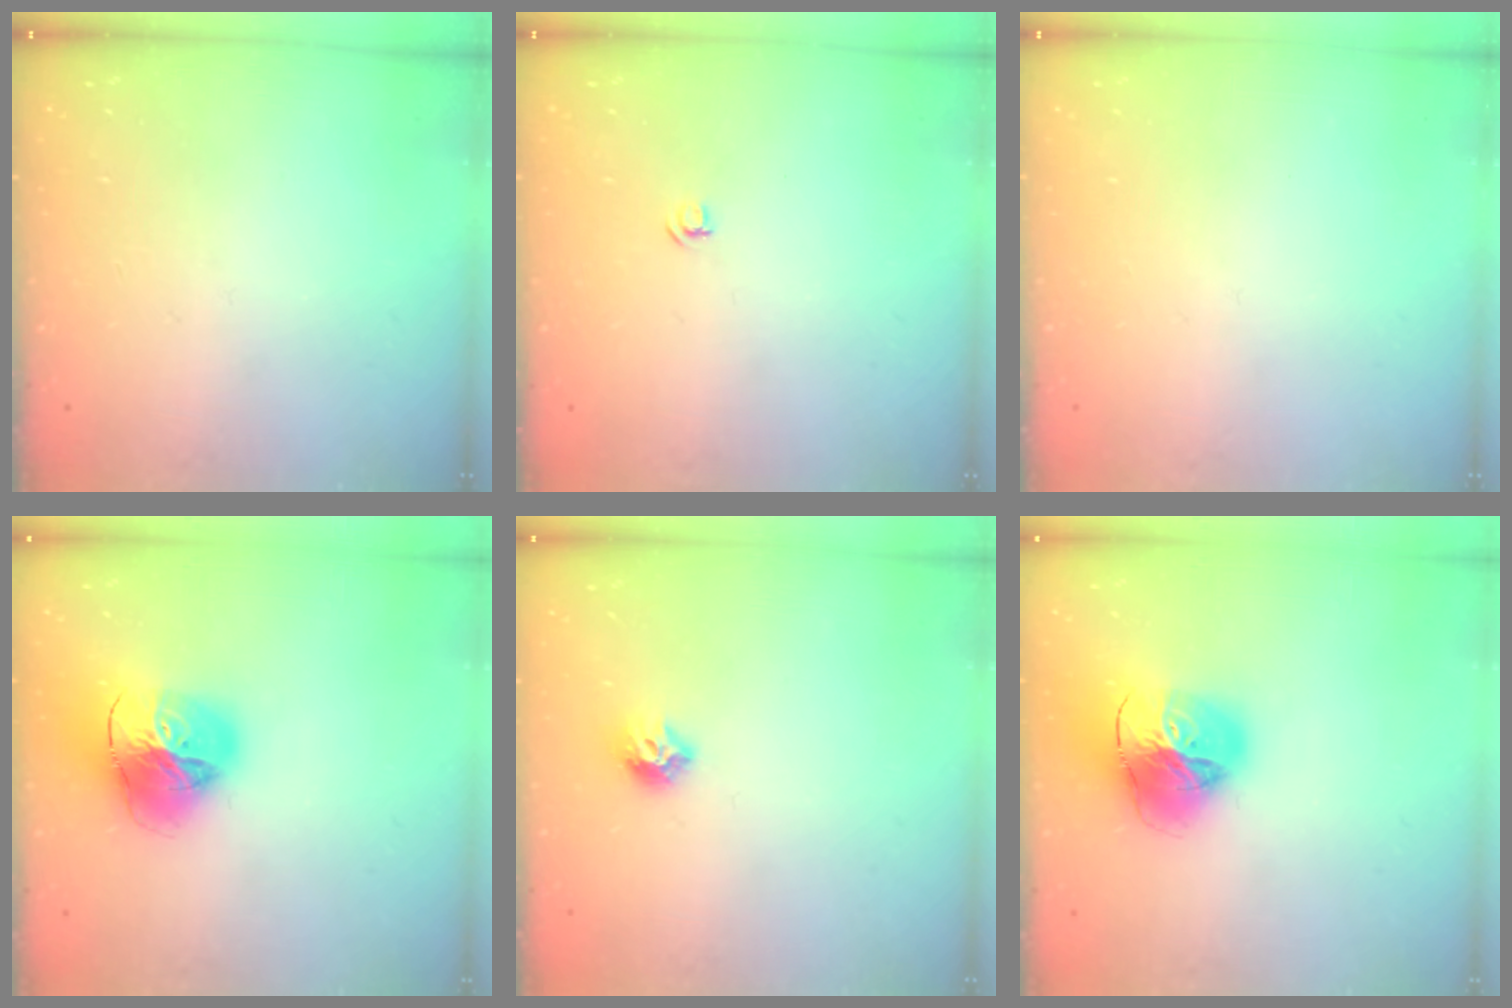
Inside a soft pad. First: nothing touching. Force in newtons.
{"total": 3.2, "press": 3.2, "slide": 0.3}
{"total": 0.0}
{"total": 19.8, "press": 19.6, "slide": 2.3}
{"total": 8.2, "press": 8.2, "slide": 0.3}
{"total": 19.8, "press": 19.6, "slide": 2.3}